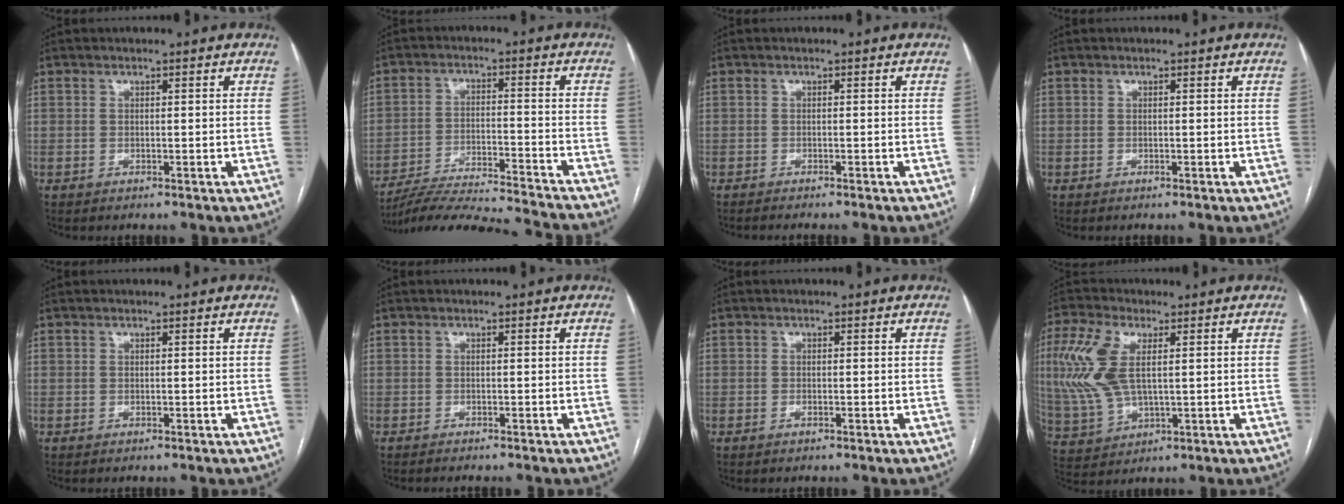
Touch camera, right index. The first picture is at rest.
{"total": 17.4, "force": [-16.5, -1.4, 5.3], "torque": [-0.098, -0.023, -0.258]}
{"total": 3.8, "force": [-3.4, 0.2, 1.8], "torque": [-0.020, -0.004, -0.041]}
{"total": 0.0}
{"total": 0.0}
{"total": 3.2, "force": [-2.8, 0.1, 1.5], "torque": [-0.019, -0.004, -0.033]}
{"total": 0.6, "force": [-0.4, 0.1, 0.4], "torque": [-0.010, -0.001, -0.006]}
{"total": 11.0, "force": [2.3, 4.9, 9.6], "torque": [-0.244, 0.012, 0.050]}